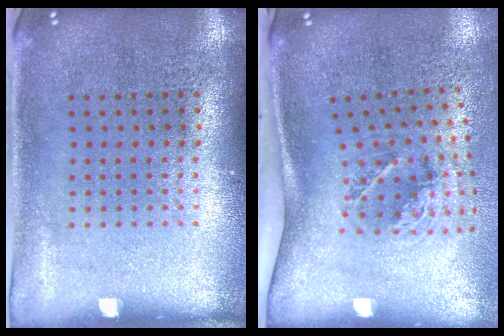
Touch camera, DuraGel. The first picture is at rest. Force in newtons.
{"total": 2.1, "press": 1.3, "slide": 1.6}